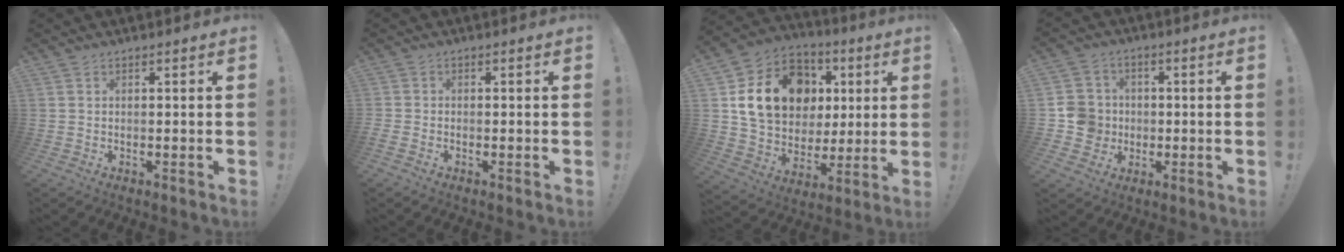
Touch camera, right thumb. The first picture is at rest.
{"total": 1.2, "force": [-0.9, 0.4, 0.7], "torque": [-0.010, 0.004, -0.016]}
{"total": 19.9, "force": [6.3, 15.2, 11.3], "torque": [-0.173, -0.011, 0.140]}
{"total": 8.8, "force": [-1.1, 8.4, 2.5], "torque": [-0.051, 0.016, -0.014]}